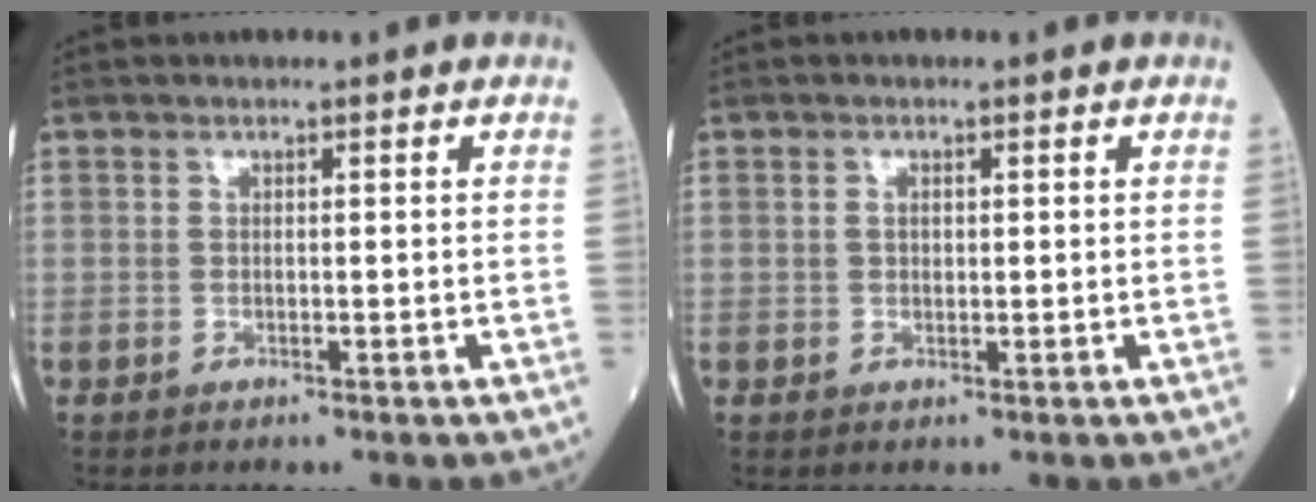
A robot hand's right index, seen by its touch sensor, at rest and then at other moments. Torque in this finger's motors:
{"motor_torque": [-0.11, 0.12, -0.05, -0.01]}